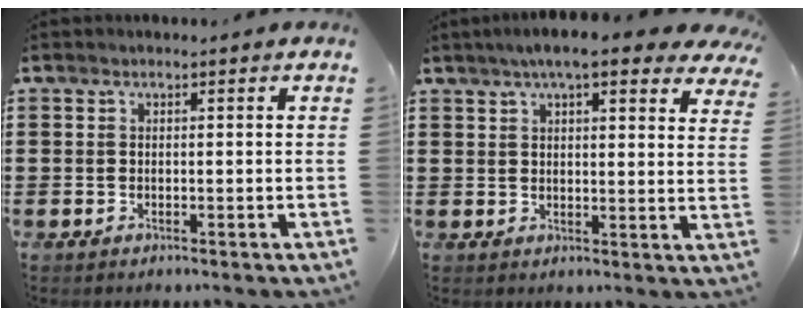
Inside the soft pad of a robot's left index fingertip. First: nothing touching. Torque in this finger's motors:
{"motor_torque": [1.08, -1.06, 1.05, 0.21]}